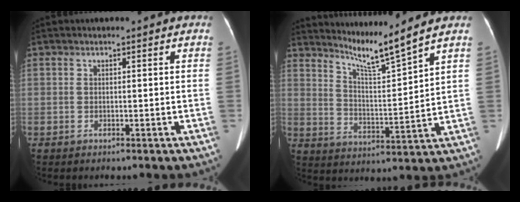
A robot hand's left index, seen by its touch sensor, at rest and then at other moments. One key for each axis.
{"total": 7.8, "fx": 6.9, "fy": -2.3, "fz": 2.8, "tx": -0.057, "ty": -0.028, "tz": 0.132}